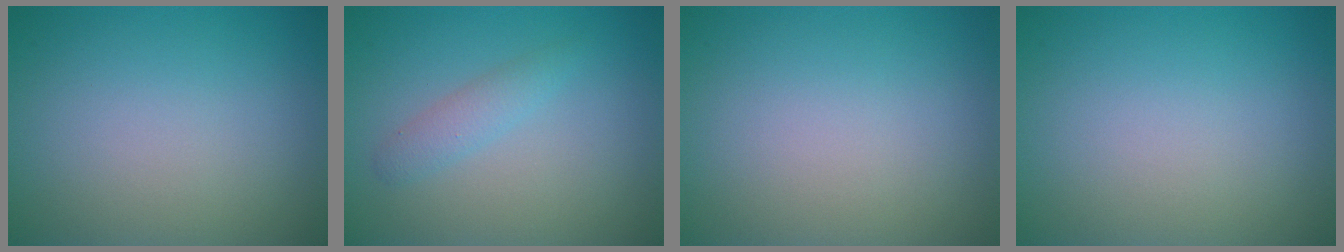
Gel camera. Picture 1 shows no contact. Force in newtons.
{"total": 1.6, "press": 1.6, "slide": 0.1}
{"total": 0.0}
{"total": 0.0}